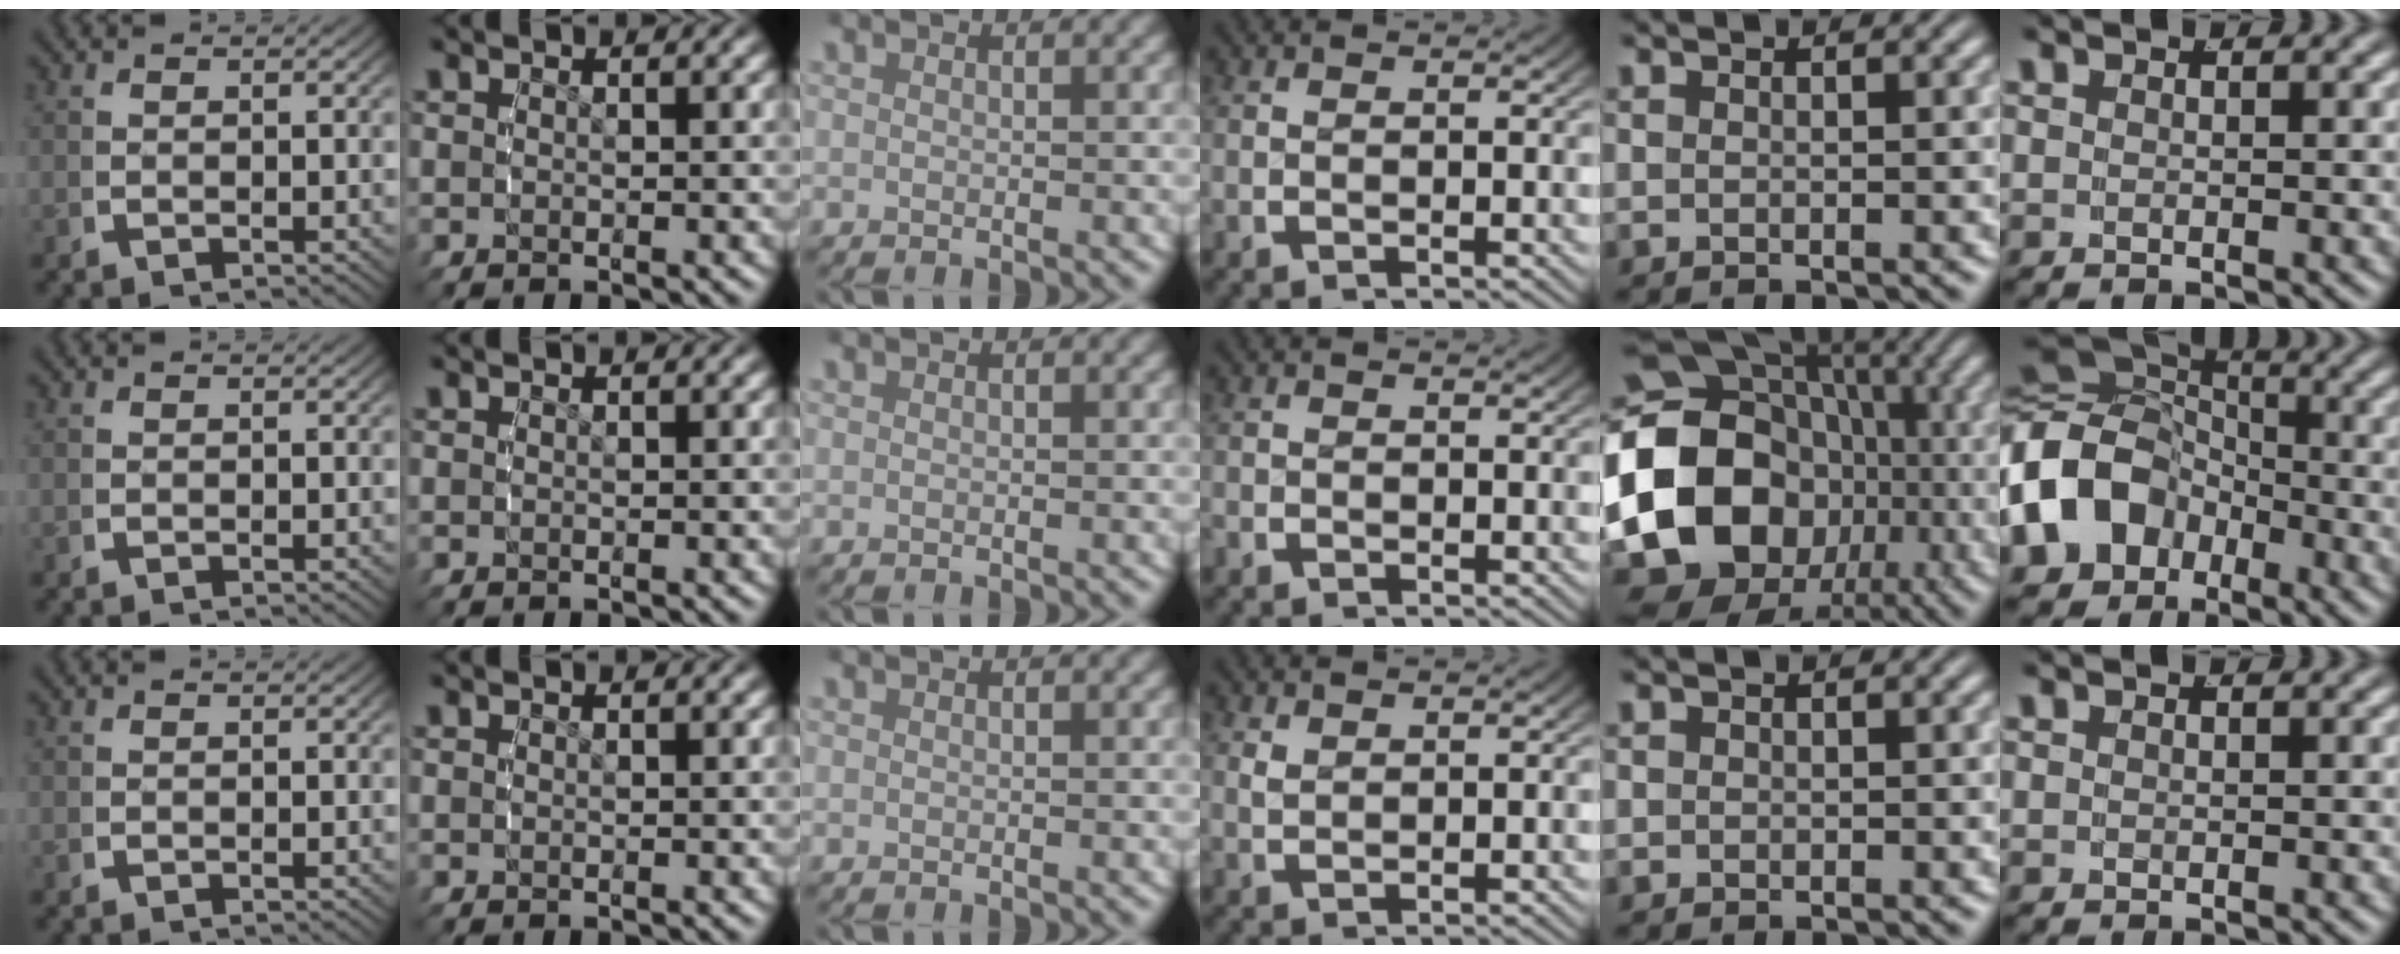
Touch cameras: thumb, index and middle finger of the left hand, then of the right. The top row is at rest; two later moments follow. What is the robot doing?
{"motion": "grasp_and_lifting", "object": "small bumper sticker"}